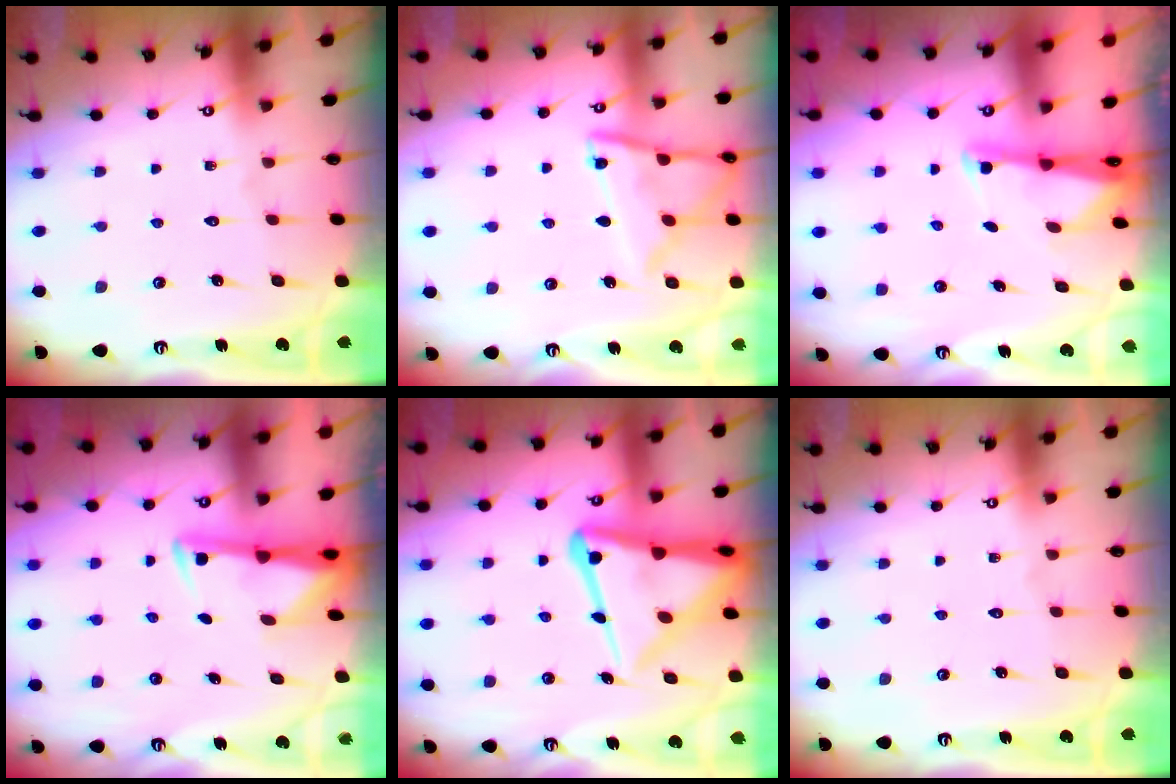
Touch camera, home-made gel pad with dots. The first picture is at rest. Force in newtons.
{"total": 12.4, "press": 12.4, "slide": 1.3}
{"total": 1.8, "press": 1.8, "slide": 0.4}
{"total": 2.8, "press": 2.8, "slide": 0.5}
{"total": 16.3, "press": 16.2, "slide": 1.7}
{"total": 0.0}